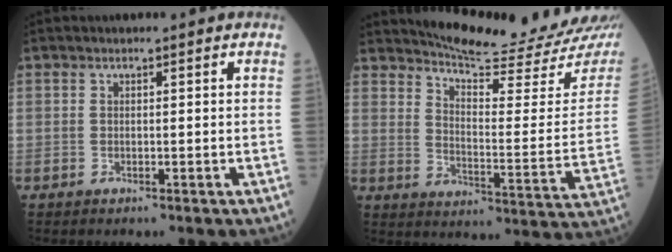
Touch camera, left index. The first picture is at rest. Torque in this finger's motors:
{"motor_torque": [0.99, -1.15, 0.10, 0.03]}